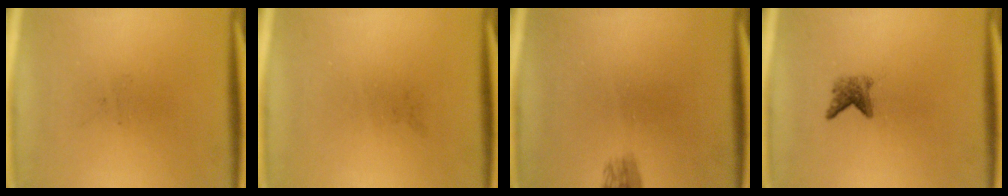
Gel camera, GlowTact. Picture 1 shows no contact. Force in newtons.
{"total": 0.0}
{"total": 1.6}
{"total": 2.1}